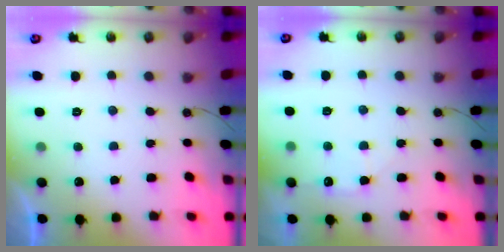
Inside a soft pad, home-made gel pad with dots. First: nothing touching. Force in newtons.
{"total": 7.1, "press": 7.1, "slide": 0.7}